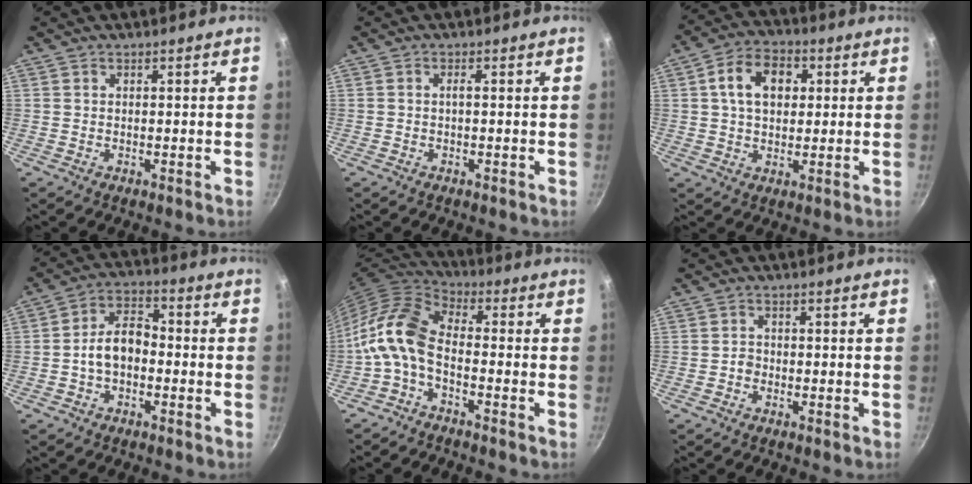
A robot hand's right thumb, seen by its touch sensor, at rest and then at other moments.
{"total": 0.9, "force": [-0.2, 0.2, 0.8], "torque": [-0.022, 0.006, -0.004]}
{"total": 10.4, "force": [2.4, 7.2, 7.1], "torque": [-0.095, 0.012, 0.029]}
{"total": 8.1, "force": [-1.7, 5.3, 5.9], "torque": [-0.080, 0.037, -0.041]}
{"total": 10.7, "force": [-3.0, 5.9, 8.4], "torque": [-0.171, 0.043, -0.080]}
{"total": 1.3, "force": [-0.6, 1.1, 0.5], "torque": [-0.002, 0.008, -0.010]}